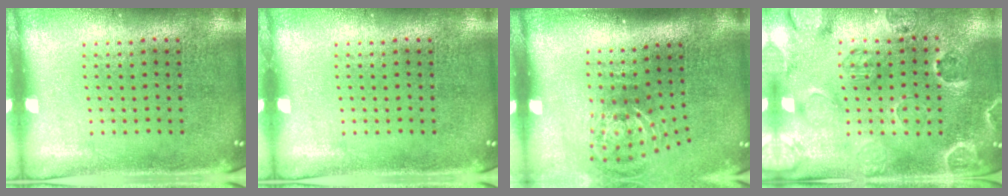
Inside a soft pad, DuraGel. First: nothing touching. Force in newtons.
{"total": 0.0}
{"total": 1.8, "press": 1.3, "slide": 1.3}
{"total": 2.5, "press": 2.3, "slide": 1.0}